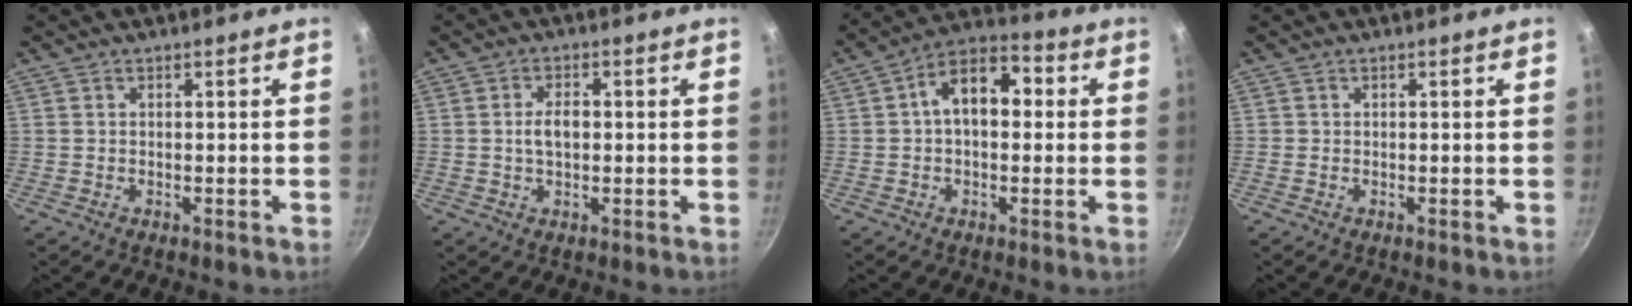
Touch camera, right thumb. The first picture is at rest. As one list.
[{"total": 4.0, "force": [0.1, 2.3, 3.2], "torque": [-0.058, 0.007, 0.001]}, {"total": 10.7, "force": [1.2, 6.5, 8.4], "torque": [-0.116, 0.034, 0.008]}, {"total": 0.0}]